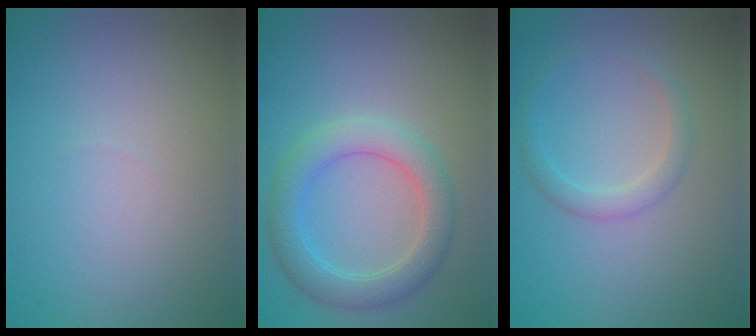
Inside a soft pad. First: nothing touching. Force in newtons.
{"total": 4.2, "press": 4.2, "slide": 0.1}
{"total": 1.8, "press": 1.8, "slide": 0.1}